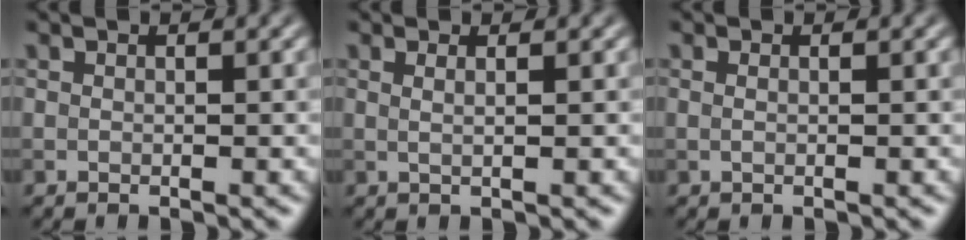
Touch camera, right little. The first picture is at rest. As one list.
[{"total": 1.4, "force": [0.6, 0.6, 1.1], "torque": [-0.006, -0.004, -0.002]}, {"total": 0.5, "force": [0.2, 0.2, 0.5], "torque": [-0.007, -0.006, 0.002]}]